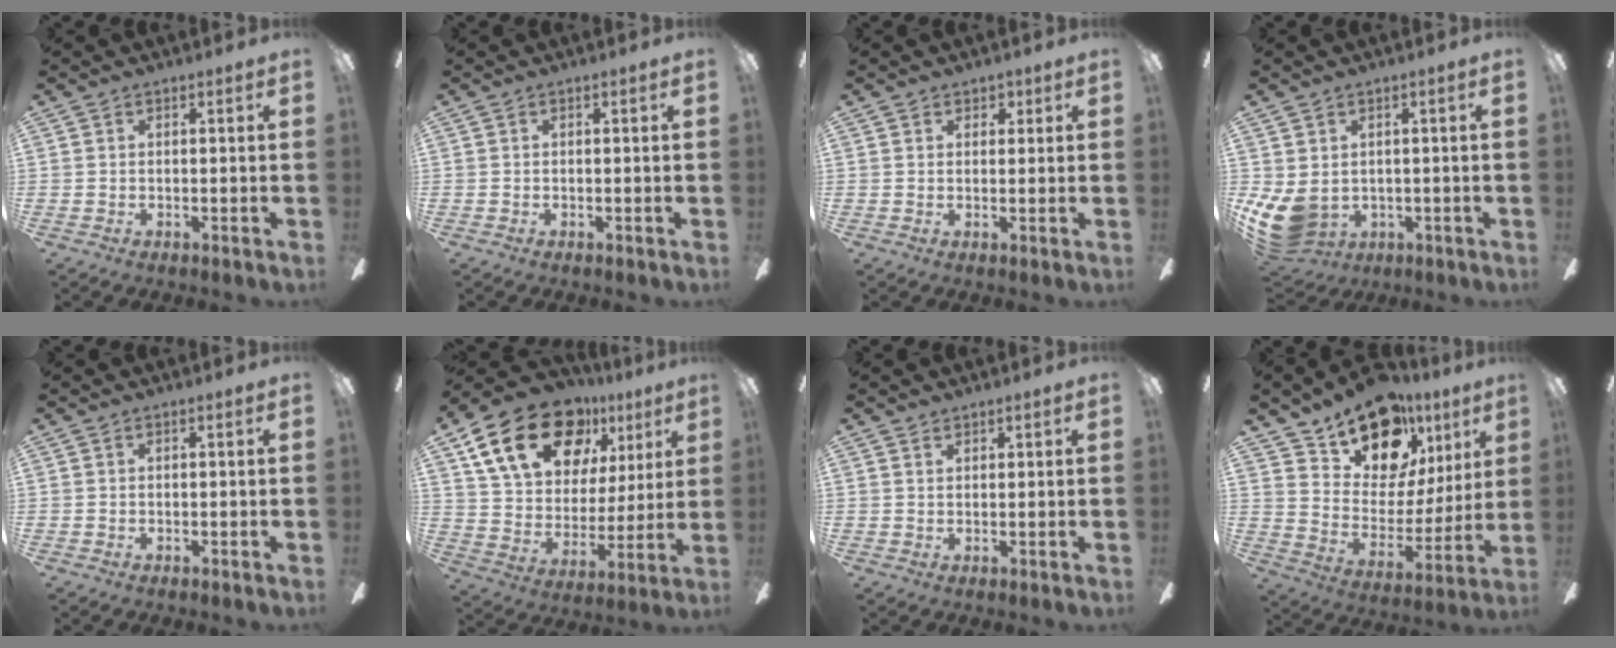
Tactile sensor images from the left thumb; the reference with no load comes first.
{"total": 0.0}
{"total": 2.0, "force": [1.3, 1.5, 0.2], "torque": [0.010, -0.003, 0.020]}
{"total": 8.1, "force": [-0.6, 6.4, 5.0], "torque": [-0.133, -0.007, -0.007]}
{"total": 0.0}
{"total": 23.0, "force": [13.2, 13.8, 12.9], "torque": [-0.221, -0.056, 0.242]}
{"total": 1.2, "force": [1.1, 0.6, 0.1], "torque": [-0.003, 0.000, 0.021]}
{"total": 18.6, "force": [13.6, 10.2, 7.5], "torque": [-0.126, -0.091, 0.244]}